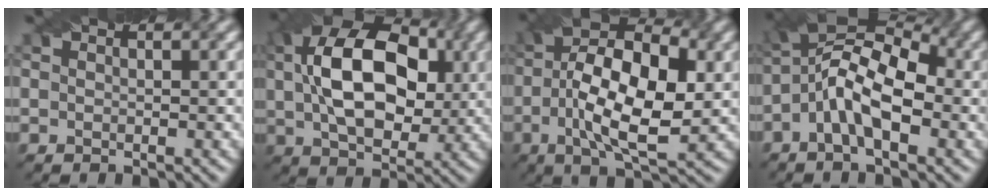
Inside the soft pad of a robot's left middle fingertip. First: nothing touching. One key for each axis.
{"total": 13.1, "fx": 2.0, "fy": 8.0, "fz": 10.1, "tx": -0.179, "ty": 0.012, "tz": 0.036}
{"total": 11.6, "fx": -0.8, "fy": 5.2, "fz": 10.4, "tx": -0.188, "ty": 0.008, "tz": -0.018}
{"total": 8.0, "fx": -1.3, "fy": 3.6, "fz": 7.1, "tx": -0.128, "ty": 0.030, "tz": -0.038}